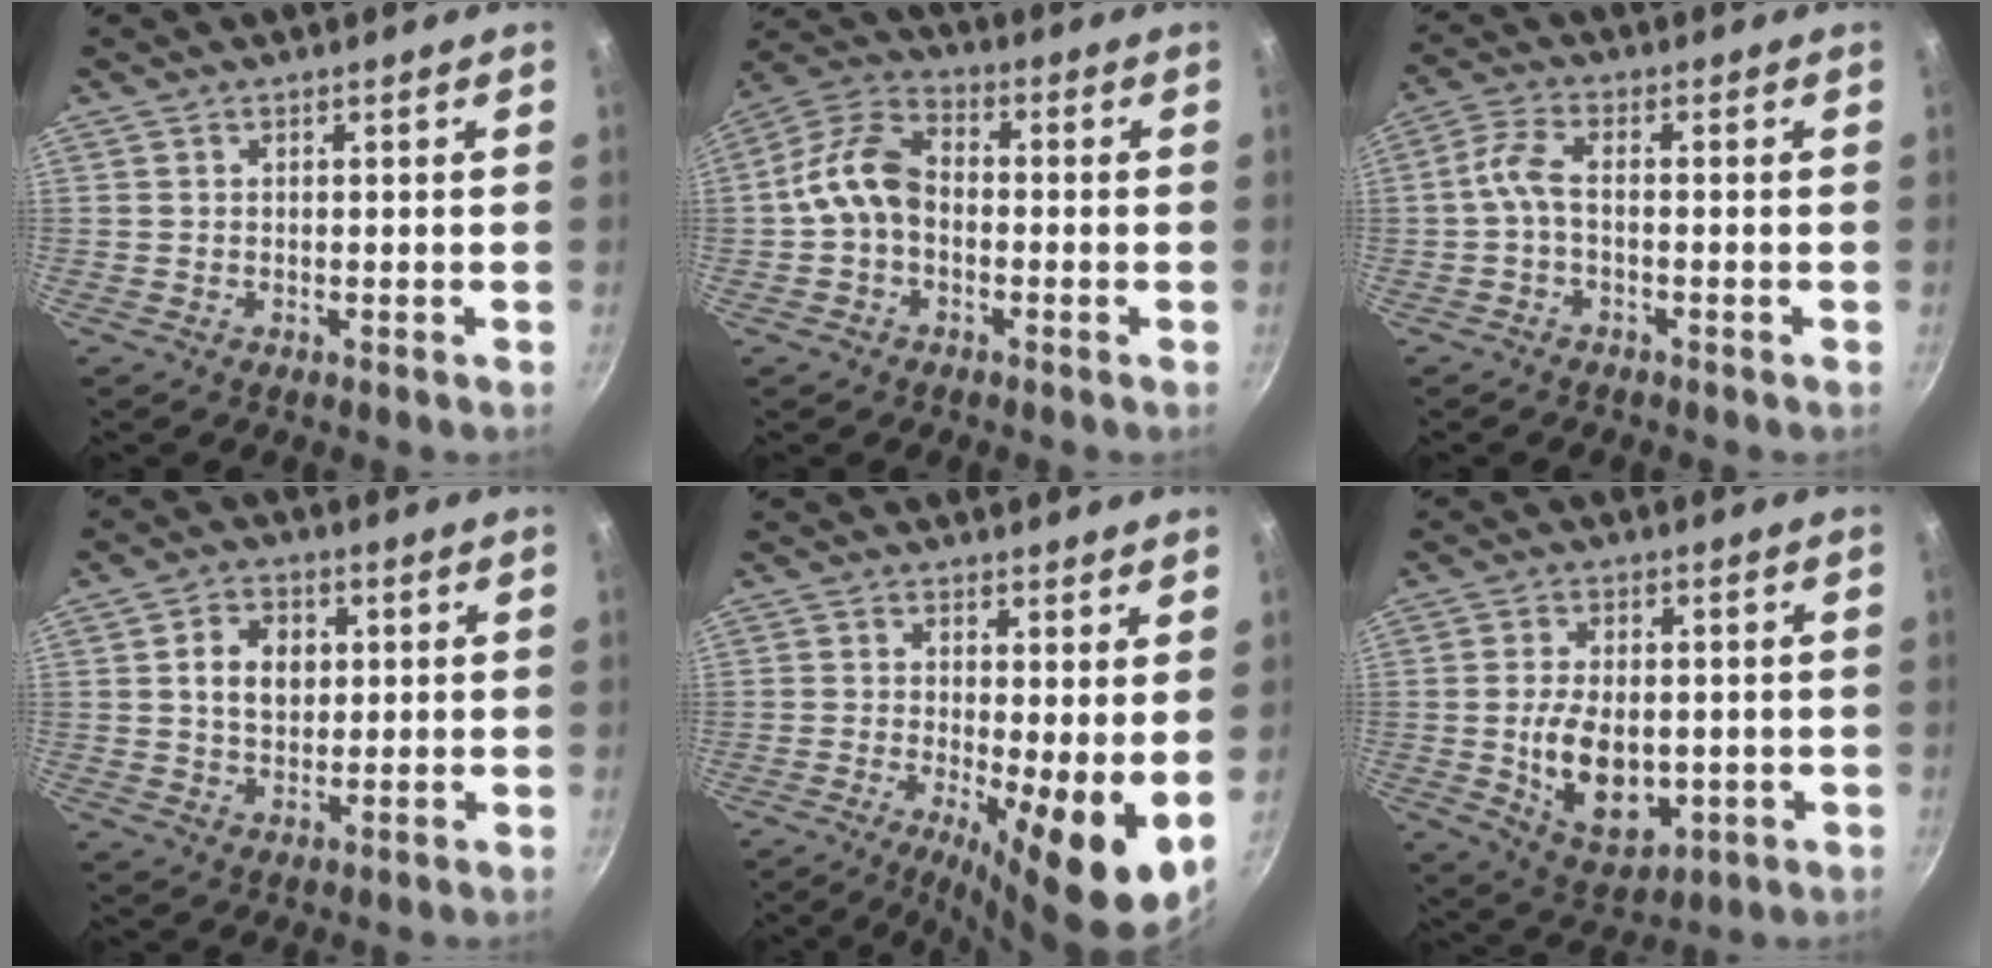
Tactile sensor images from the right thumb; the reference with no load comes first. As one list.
[{"total": 9.7, "force": [-1.3, 6.8, 6.7], "torque": [-0.113, 0.034, -0.043]}, {"total": 4.1, "force": [-1.3, 1.6, 3.6], "torque": [-0.091, 0.019, -0.036]}, {"total": 7.1, "force": [1.3, 5.3, 4.6], "torque": [-0.056, 0.003, 0.019]}, {"total": 10.5, "force": [-1.0, 2.5, 10.1], "torque": [-0.147, -0.017, -0.014]}, {"total": 12.1, "force": [-1.1, 7.5, 9.4], "torque": [-0.143, -0.009, -0.002]}]